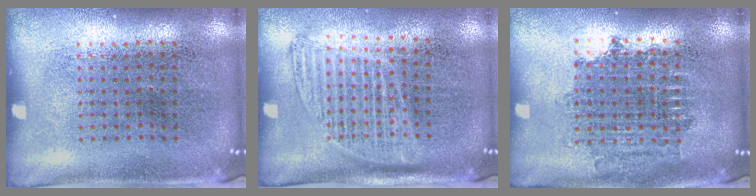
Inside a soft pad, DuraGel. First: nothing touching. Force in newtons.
{"total": 1.3, "press": 1.1, "slide": 0.7}
{"total": 1.7, "press": 1.4, "slide": 1.0}